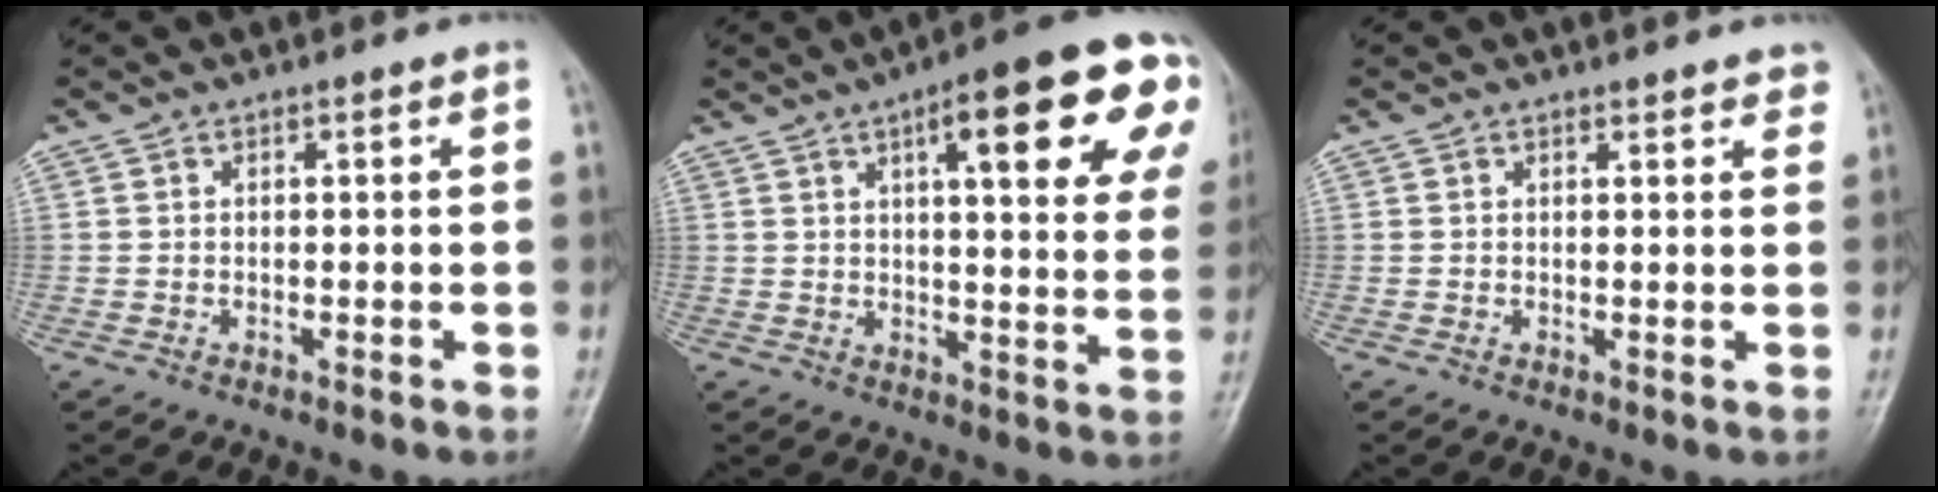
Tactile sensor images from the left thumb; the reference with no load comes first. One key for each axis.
{"total": 20.9, "fx": 8.8, "fy": 5.5, "fz": 18.1, "tx": -0.214, "ty": -0.006, "tz": 0.109}
{"total": 2.8, "fx": 2.4, "fy": 1.0, "fz": 1.0, "tx": 0.006, "ty": -0.007, "tz": 0.019}